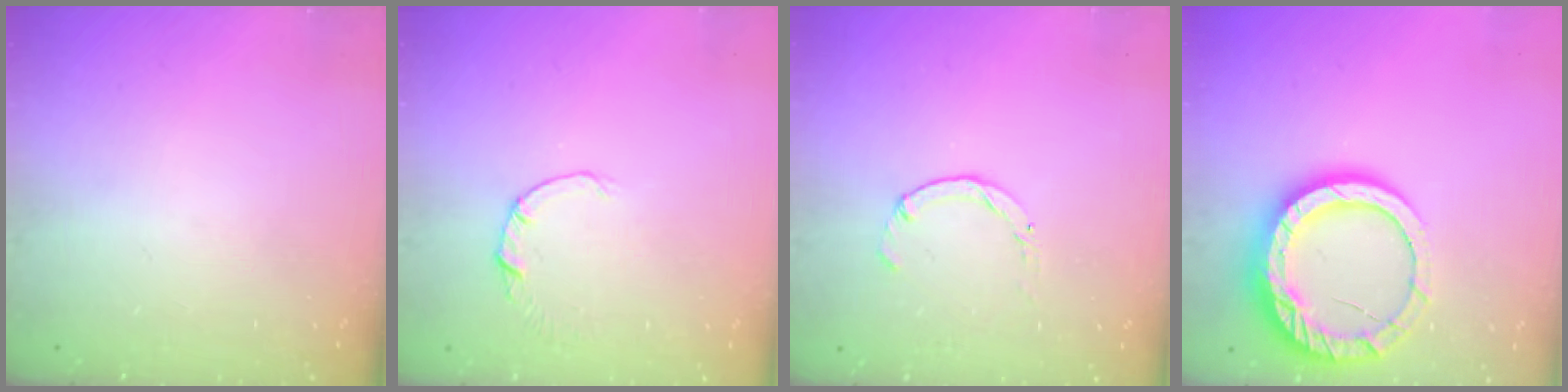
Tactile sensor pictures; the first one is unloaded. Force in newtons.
{"total": 0.5, "press": 0.5, "slide": 0.1}
{"total": 0.0}
{"total": 16.2, "press": 16.1, "slide": 1.2}